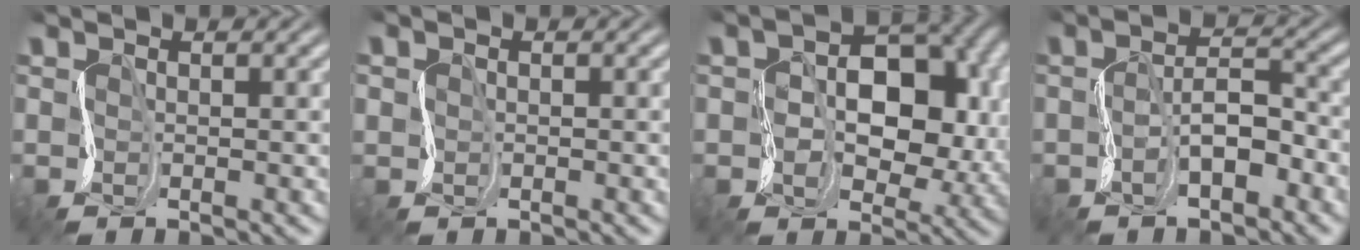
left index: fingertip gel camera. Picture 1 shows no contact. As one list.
[{"total": 1.3, "force": [-0.1, -0.4, -1.2], "torque": [0.000, 0.004, 0.001]}, {"total": 7.9, "force": [1.2, 5.4, 5.6], "torque": [-0.099, 0.011, 0.019]}, {"total": 1.7, "force": [-1.2, 0.6, 1.1], "torque": [-0.043, 0.013, -0.025]}]